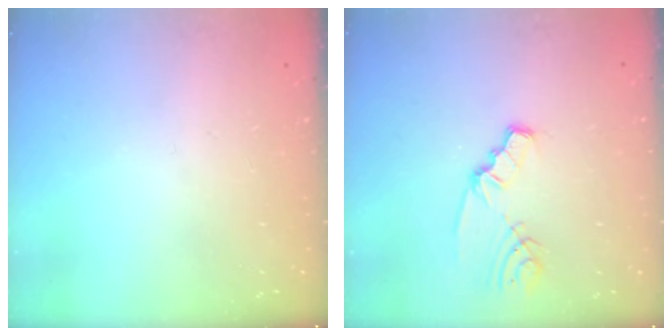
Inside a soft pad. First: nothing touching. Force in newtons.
{"total": 3.7, "press": 3.7, "slide": 0.3}